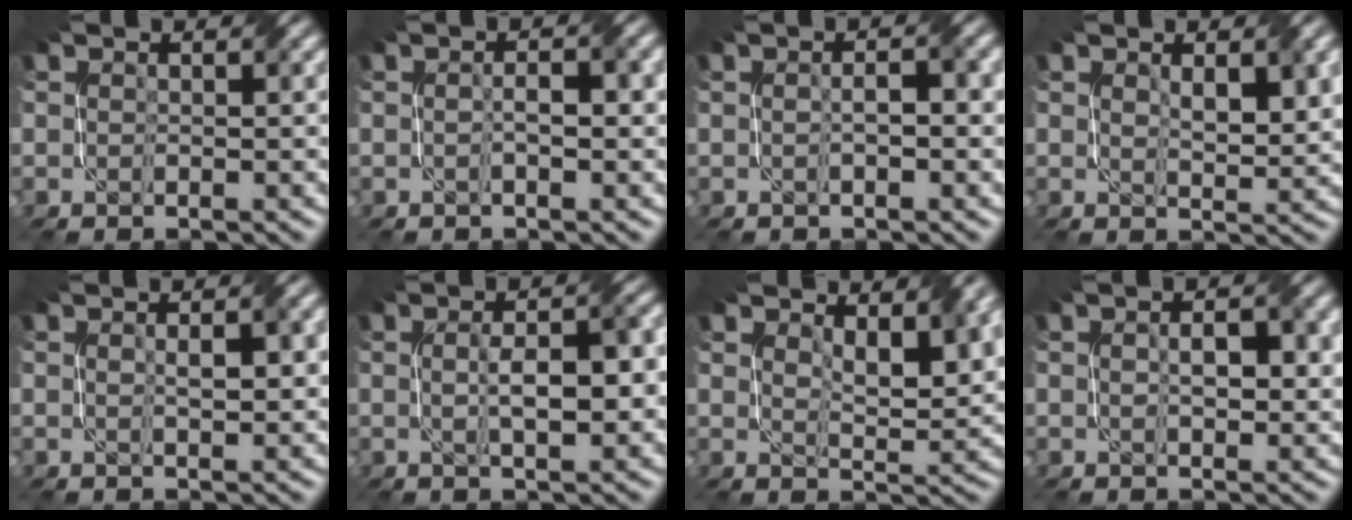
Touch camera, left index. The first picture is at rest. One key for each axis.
{"total": 2.1, "fx": -0.2, "fy": 0.5, "fz": 2.0, "tx": -0.033, "ty": -0.001, "tz": -0.005}
{"total": 2.0, "fx": -0.2, "fy": 0.5, "fz": 1.9, "tx": -0.033, "ty": -0.001, "tz": -0.005}
{"total": 3.2, "fx": 1.0, "fy": 1.2, "fz": 2.8, "tx": -0.050, "ty": -0.004, "tz": 0.022}
{"total": 2.3, "fx": 0.4, "fy": 0.5, "fz": 2.3, "tx": -0.038, "ty": 0.004, "tz": 0.007}
{"total": 5.1, "fx": 0.0, "fy": 1.5, "fz": 4.9, "tx": -0.082, "ty": 0.004, "tz": 0.001}
{"total": 5.0, "fx": 2.6, "fy": 1.7, "fz": 3.9, "tx": -0.066, "ty": -0.002, "tz": 0.049}
{"total": 3.0, "fx": 0.4, "fy": 1.3, "fz": 2.7, "tx": -0.045, "ty": 0.000, "tz": 0.008}